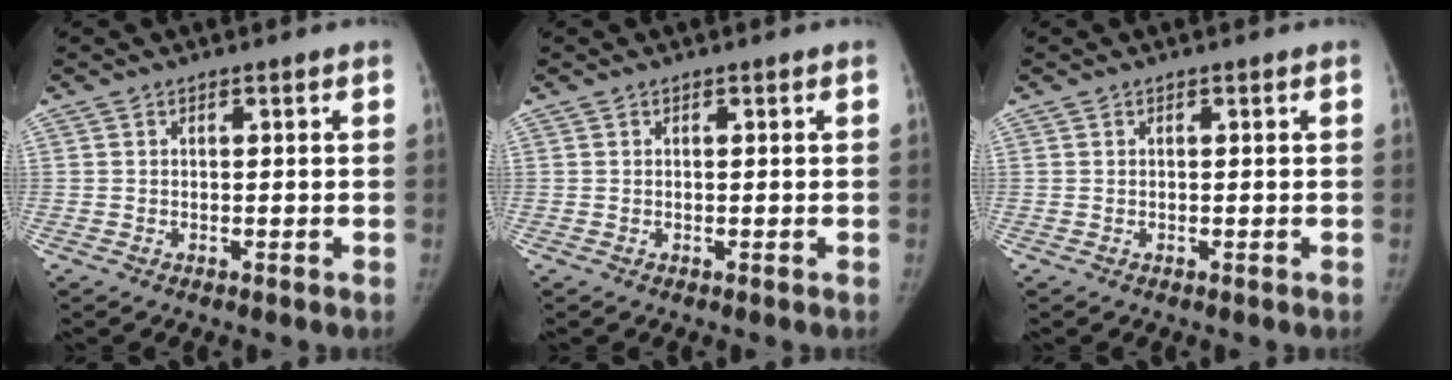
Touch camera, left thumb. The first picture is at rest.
{"total": 0.0}
{"total": 0.0}